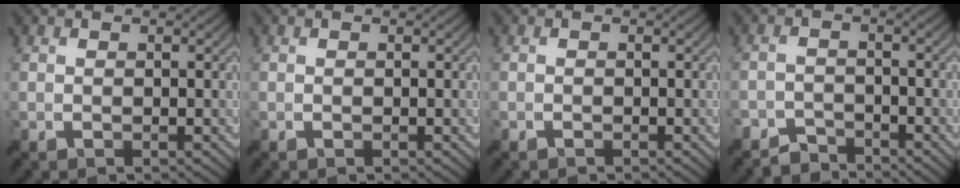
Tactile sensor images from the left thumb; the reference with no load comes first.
{"total": 0.0}
{"total": 0.5, "force": [-0.5, 0.2, -0.1], "torque": [0.004, -0.004, -0.009]}
{"total": 3.2, "force": [-3.0, 0.9, 0.0], "torque": [0.012, 0.002, -0.061]}